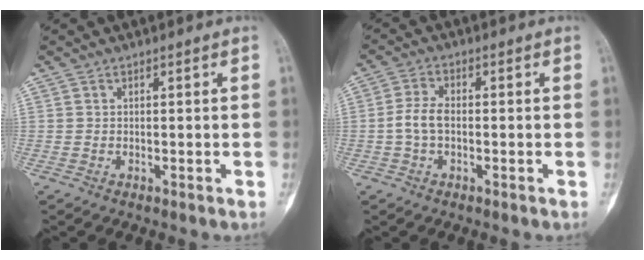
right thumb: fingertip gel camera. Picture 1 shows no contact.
{"total": 4.4, "force": [-0.7, 2.6, 3.5], "torque": [-0.075, 0.014, -0.018]}